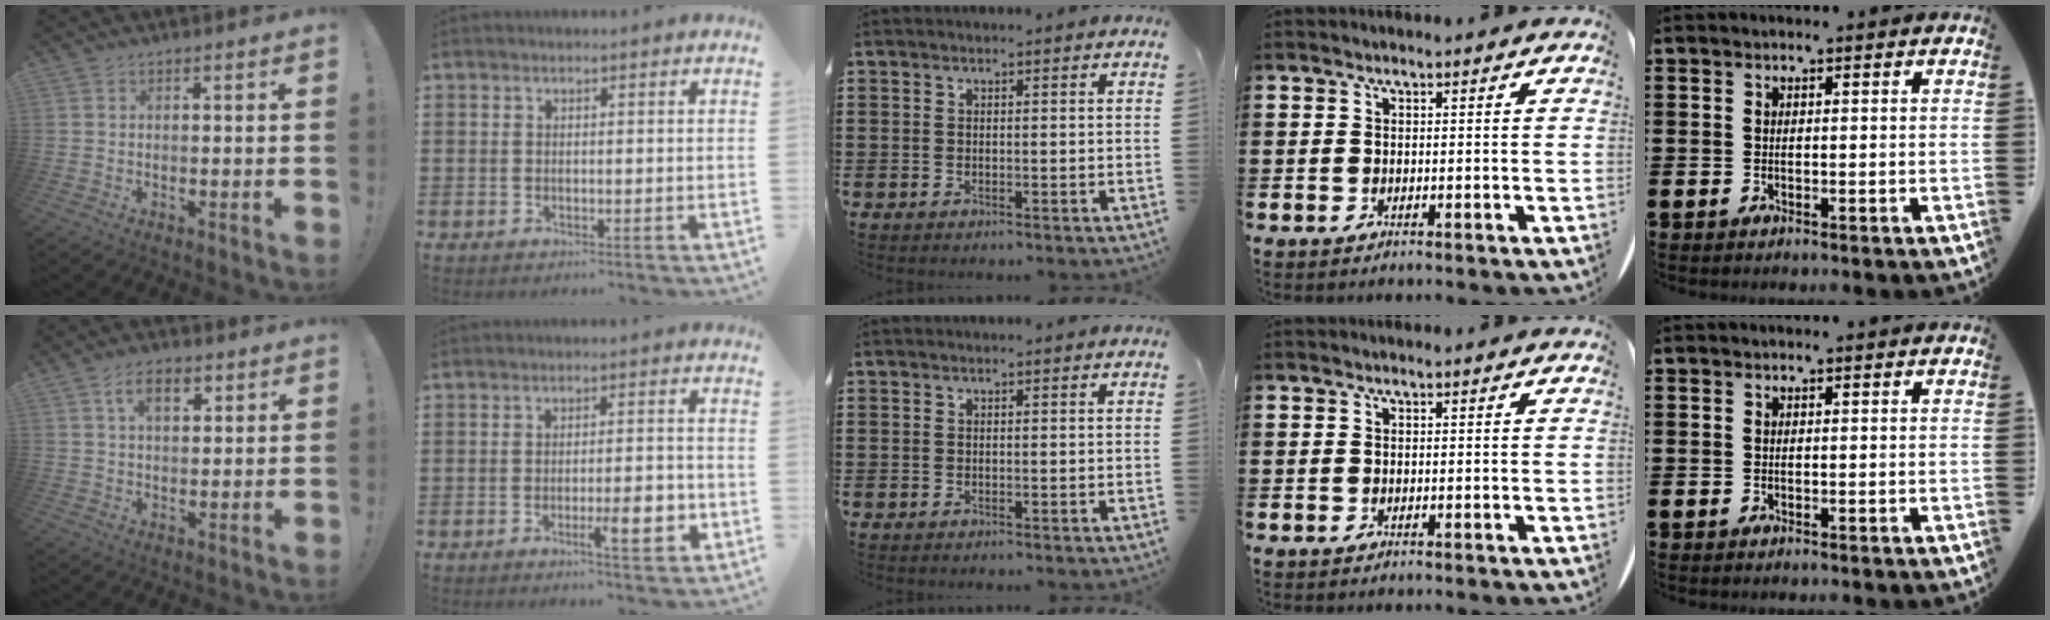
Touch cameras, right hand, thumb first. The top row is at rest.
{"thumb": {"total": 7.2, "force": [3.1, 3.9, 5.2], "torque": [-0.079, 0.002, 0.053]}, "index": {"total": 6.7, "force": [-2.5, 1.6, 6.0], "torque": [-0.083, -0.006, -0.036]}}